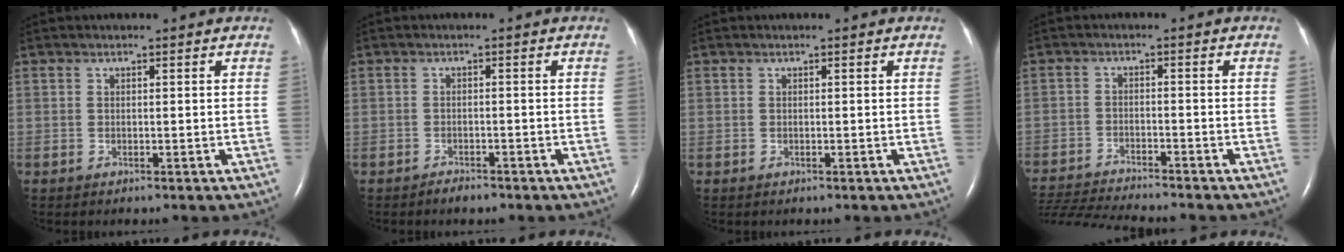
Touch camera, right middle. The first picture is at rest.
{"total": 1.6, "force": [-1.4, 0.5, 0.6], "torque": [-0.015, -0.002, -0.019]}
{"total": 0.0}
{"total": 12.8, "force": [-12.0, 0.2, 4.3], "torque": [-0.078, -0.013, -0.194]}